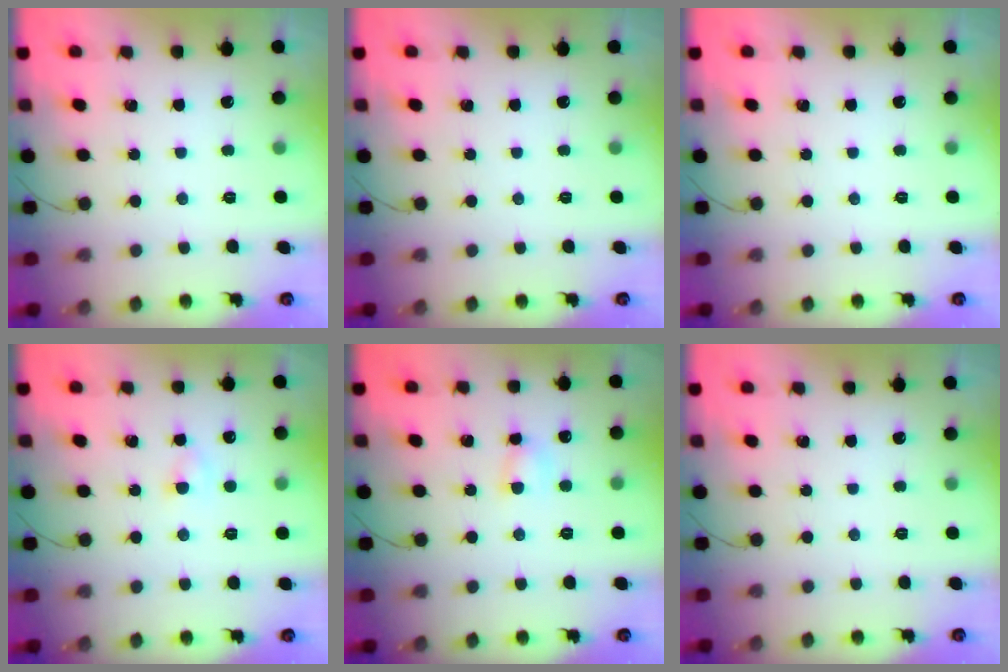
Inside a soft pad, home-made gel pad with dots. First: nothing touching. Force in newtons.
{"total": 0.0}
{"total": 0.0}
{"total": 2.3, "press": 2.1, "slide": 1.0}
{"total": 4.0, "press": 3.9, "slide": 1.1}
{"total": 0.0}